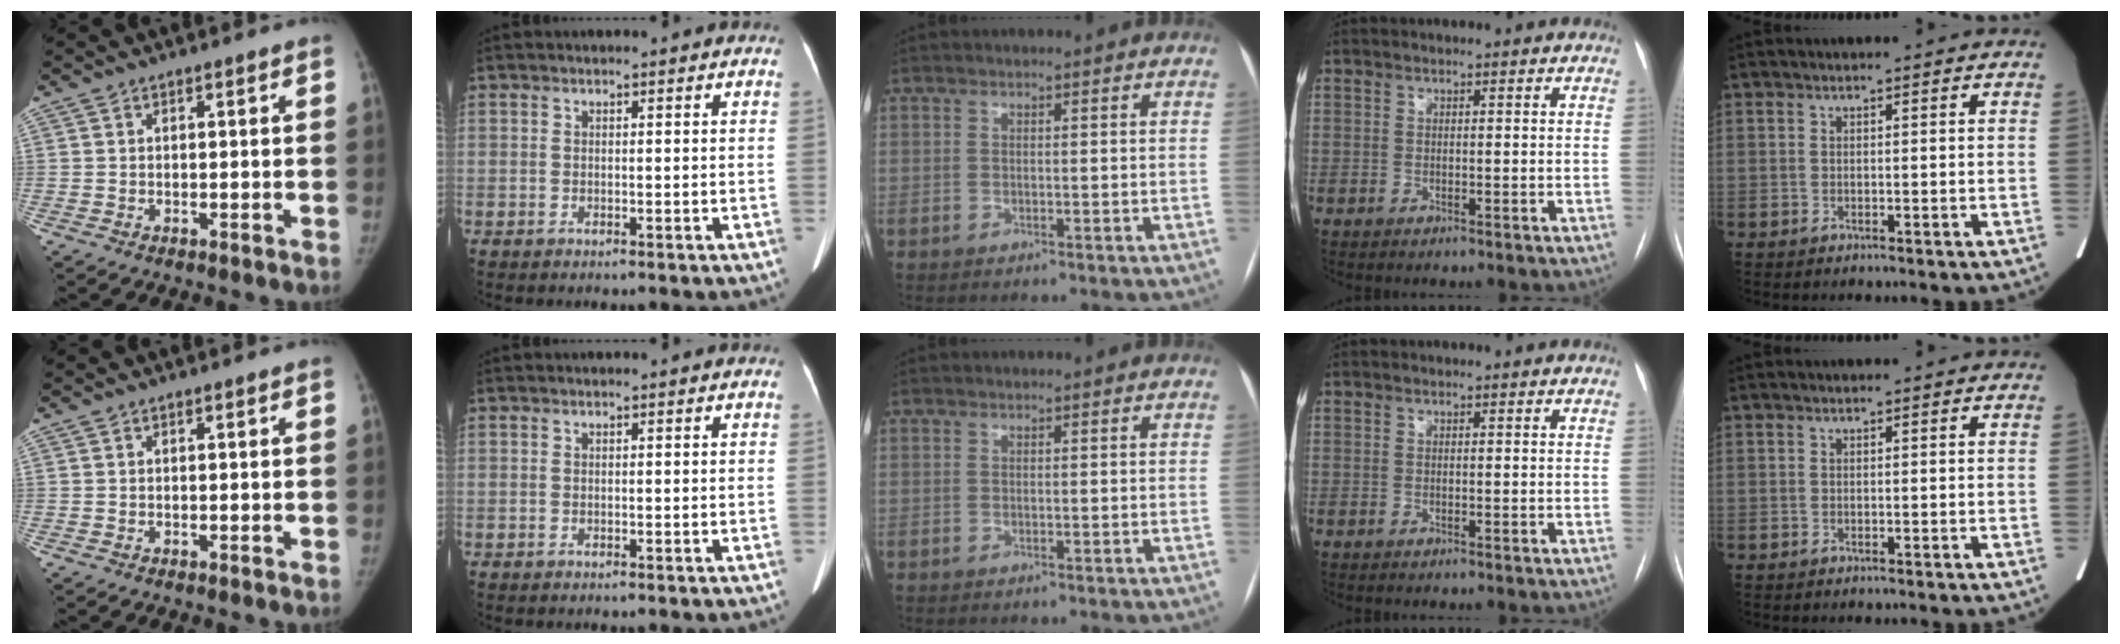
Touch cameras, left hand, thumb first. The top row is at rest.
{}